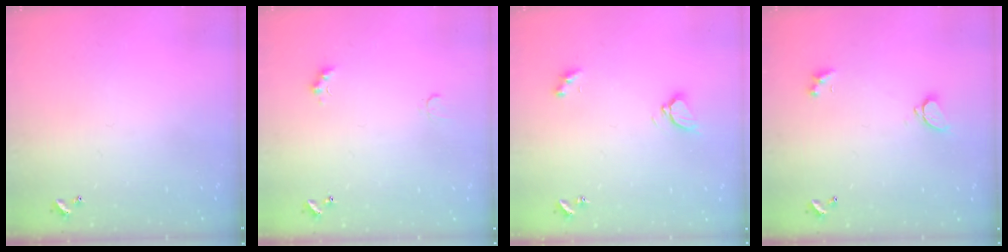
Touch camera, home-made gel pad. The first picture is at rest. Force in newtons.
{"total": 2.4, "press": 2.3, "slide": 0.5}
{"total": 3.2, "press": 3.2, "slide": 0.4}
{"total": 1.6, "press": 1.6, "slide": 0.5}